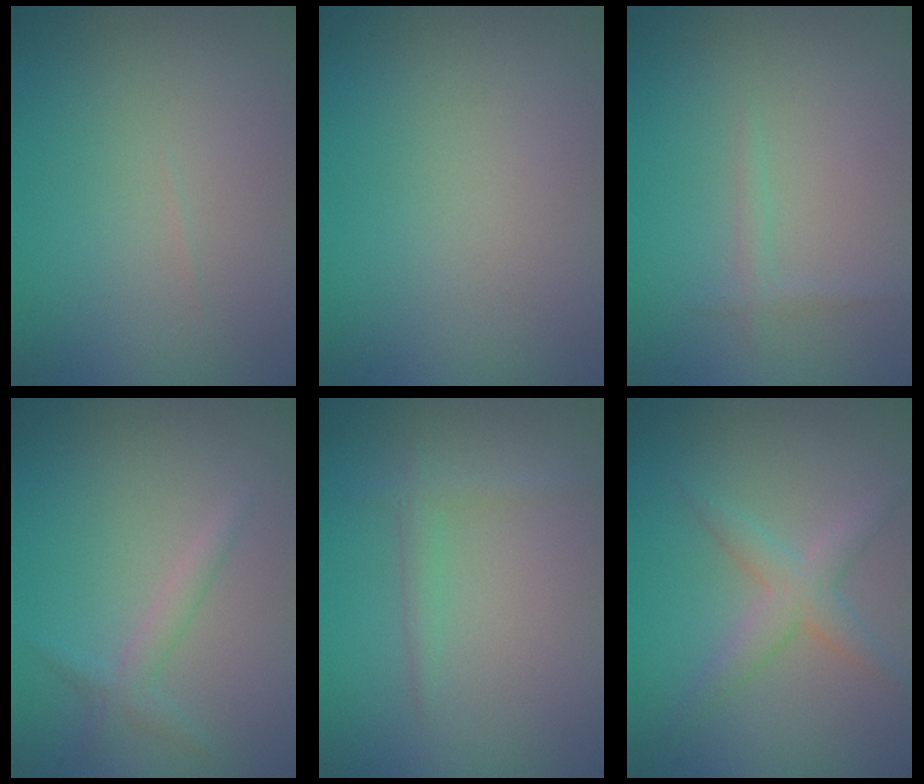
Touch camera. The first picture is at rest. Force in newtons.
{"total": 0.0}
{"total": 0.8, "press": 0.8, "slide": 0.0}
{"total": 1.6, "press": 1.6, "slide": 0.0}
{"total": 1.3, "press": 1.3, "slide": 0.1}
{"total": 2.7, "press": 2.7, "slide": 0.1}